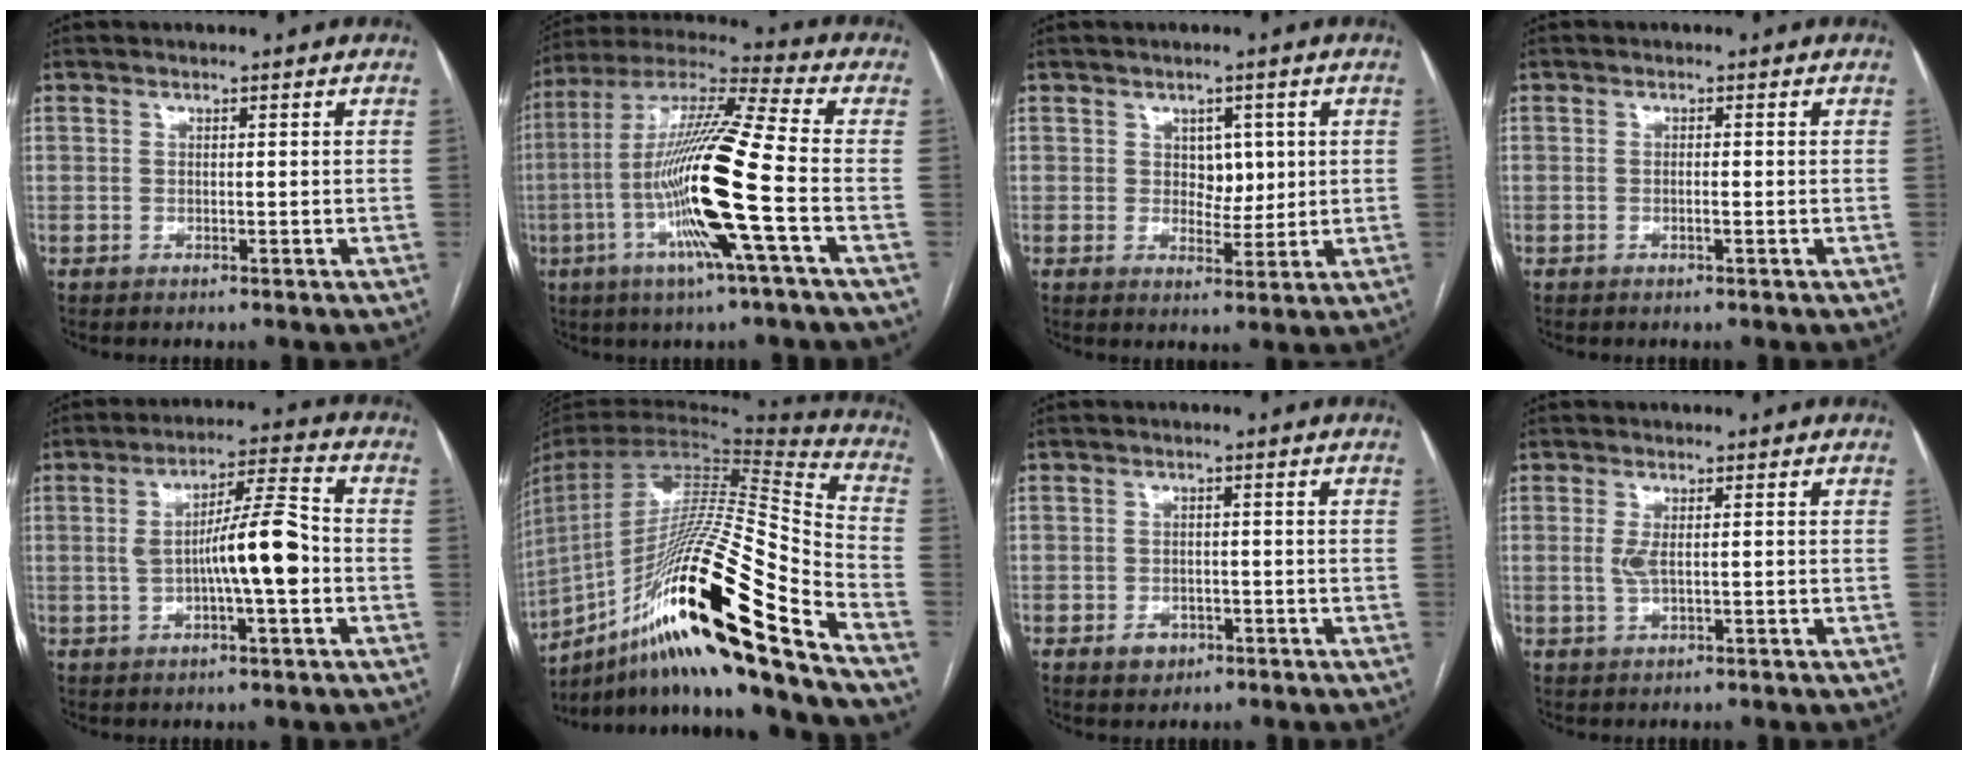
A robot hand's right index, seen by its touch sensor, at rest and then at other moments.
{"total": 18.0, "force": [-4.6, -0.7, 17.4], "torque": [-0.344, -0.009, -0.100]}
{"total": 3.8, "force": [1.0, 2.5, 2.7], "torque": [-0.032, 0.001, 0.020]}
{"total": 0.8, "force": [-0.3, 0.0, 0.8], "torque": [-0.015, 0.000, -0.004]}
{"total": 10.0, "force": [-1.2, 1.1, 9.9], "torque": [-0.165, 0.017, -0.025]}
{"total": 30.9, "force": [-16.8, 2.5, 25.8], "torque": [-0.458, -0.029, -0.298]}
{"total": 3.1, "force": [-1.5, 2.5, 1.0], "torque": [-0.010, 0.007, -0.016]}
{"total": 2.5, "force": [-0.1, 0.8, 2.4], "torque": [-0.052, -0.001, 0.002]}